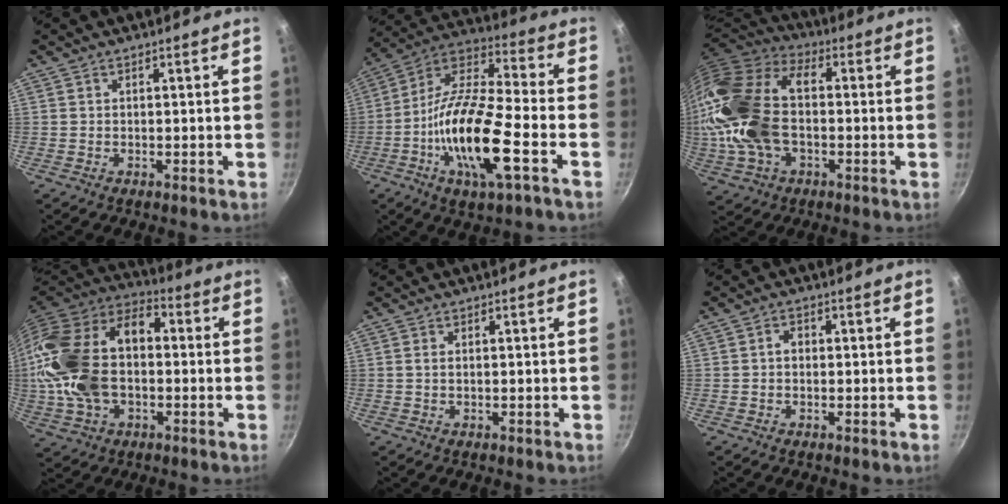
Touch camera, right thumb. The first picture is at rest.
{"total": 19.5, "force": [-6.2, 5.5, 17.7], "torque": [-0.329, 0.031, -0.135]}
{"total": 23.1, "force": [-1.1, 14.3, 18.2], "torque": [-0.370, 0.032, -0.027]}
{"total": 22.4, "force": [-0.7, 14.3, 17.2], "torque": [-0.319, 0.039, -0.021]}
{"total": 0.9, "force": [0.2, 0.5, 0.8], "torque": [-0.015, 0.001, 0.001]}
{"total": 1.8, "force": [-0.1, 1.4, 1.1], "torque": [-0.013, 0.006, -0.003]}